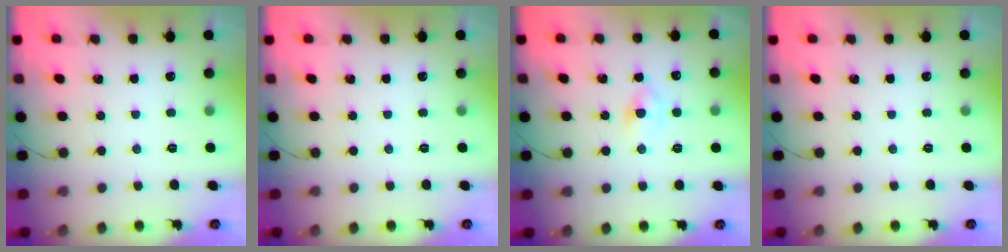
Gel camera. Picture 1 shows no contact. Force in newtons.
{"total": 0.0}
{"total": 2.2, "press": 1.9, "slide": 1.1}
{"total": 0.0}